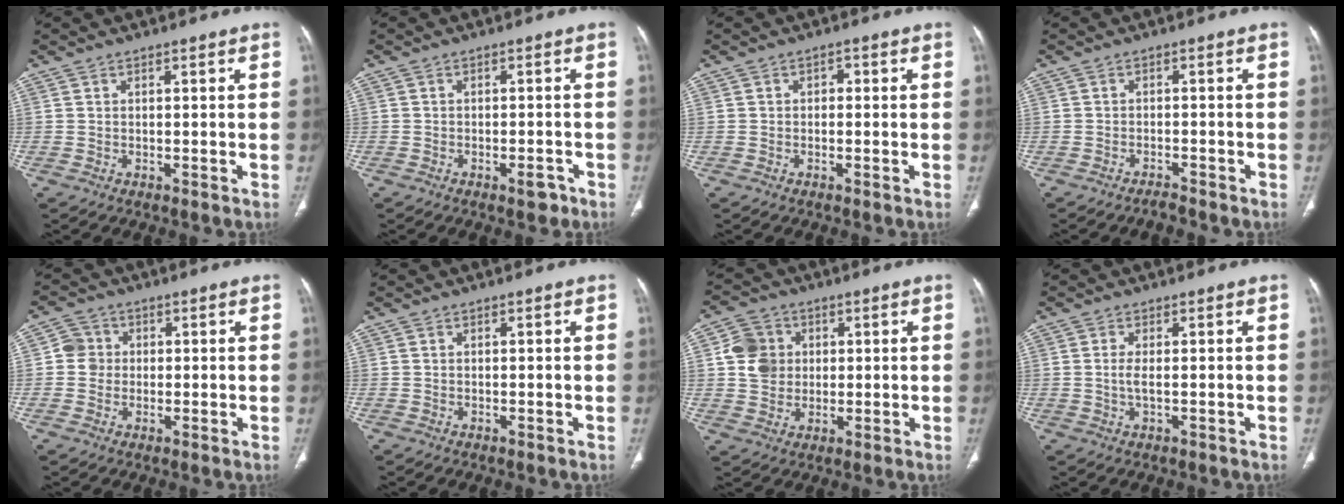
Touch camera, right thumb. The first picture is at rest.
{"total": 2.7, "force": [-1.6, 1.3, 1.7], "torque": [-0.015, 0.007, -0.020]}
{"total": 1.2, "force": [-0.2, 1.0, 0.8], "torque": [-0.004, 0.004, -0.008]}
{"total": 1.8, "force": [-1.7, 0.2, 0.4], "torque": [-0.016, 0.009, -0.028]}
{"total": 3.8, "force": [0.1, 3.7, 0.8], "torque": [0.009, 0.008, -0.003]}
{"total": 0.0}
{"total": 7.7, "force": [1.3, 6.8, 3.3], "torque": [-0.040, -0.002, 0.023]}
{"total": 2.0, "force": [-0.1, 0.5, 1.9], "torque": [-0.050, -0.003, -0.001]}